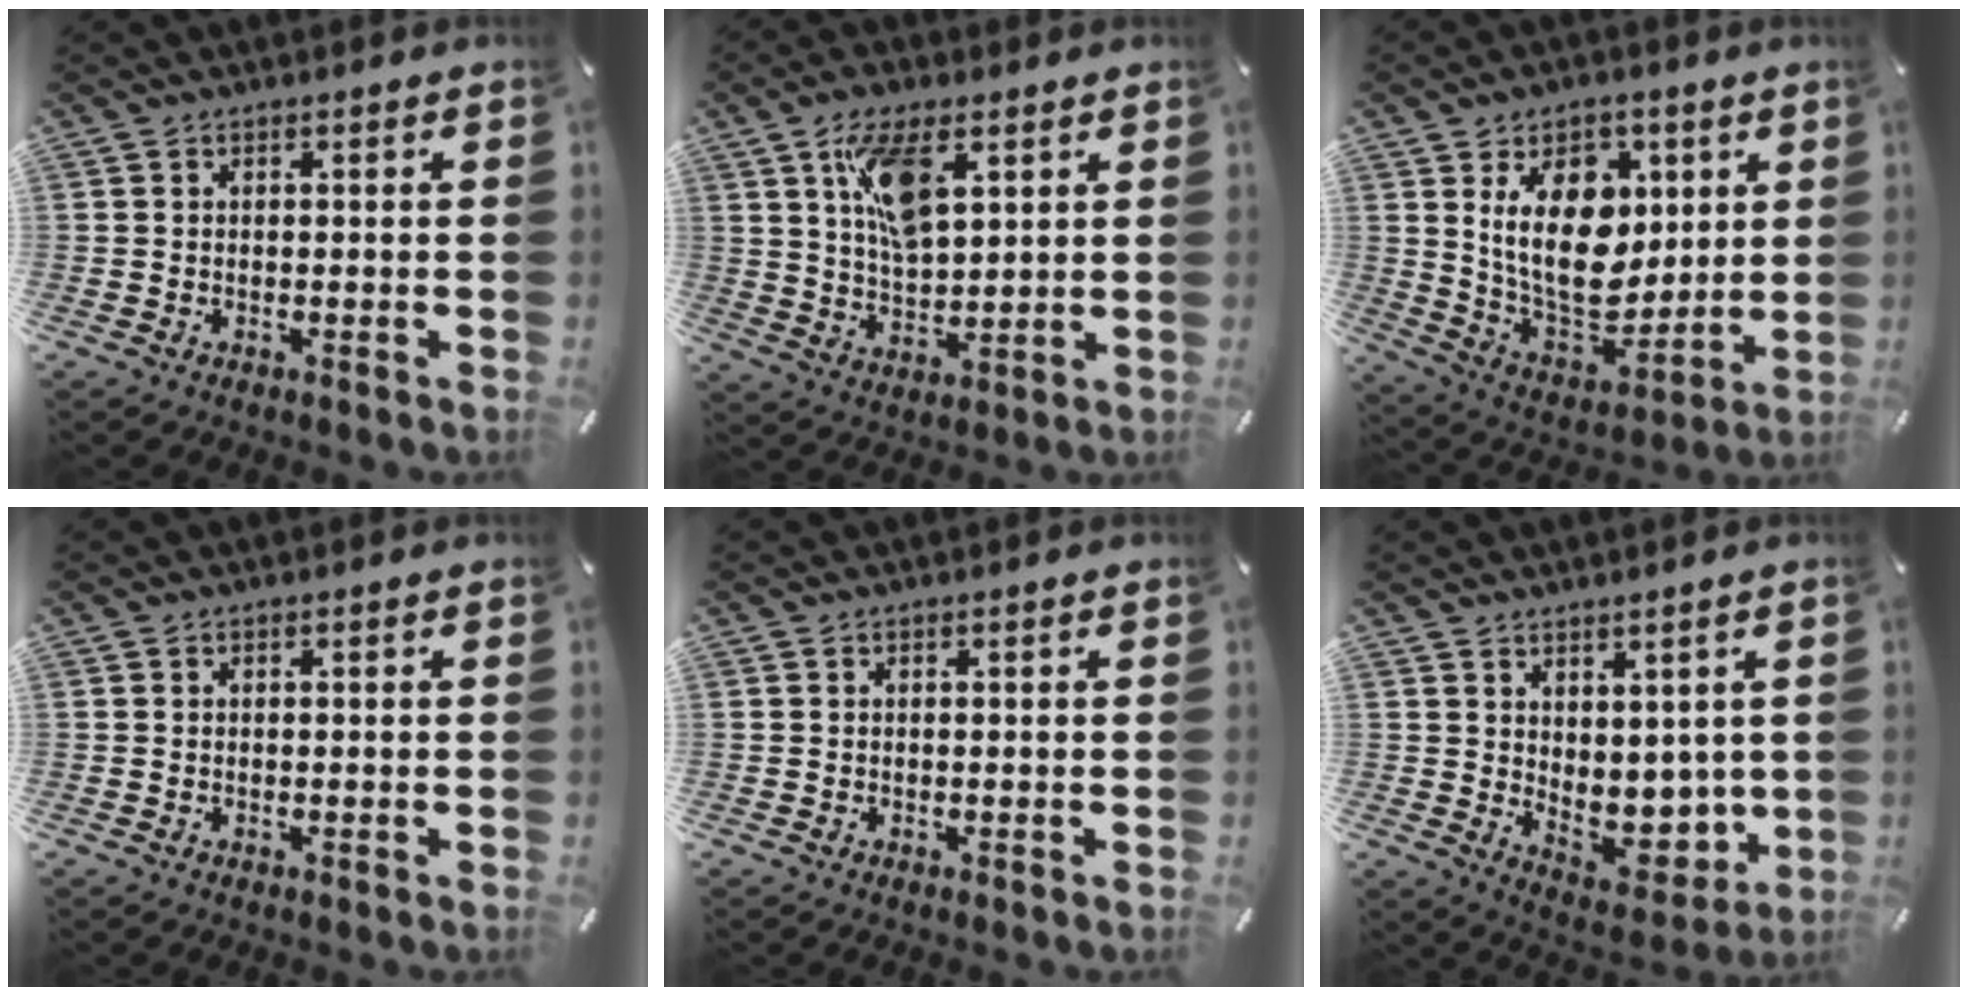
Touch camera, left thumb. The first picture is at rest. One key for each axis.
{"total": 11.3, "fx": 5.2, "fy": 5.5, "fz": 8.4, "tx": -0.148, "ty": -0.013, "tz": 0.090}
{"total": 18.6, "fx": 5.2, "fy": 12.6, "fz": 12.6, "tx": -0.231, "ty": -0.022, "tz": 0.095}
{"total": 0.0}
{"total": 0.0}
{"total": 6.4, "fx": 3.3, "fy": 5.0, "fz": 2.2, "tx": -0.018, "ty": -0.042, "tz": 0.071}